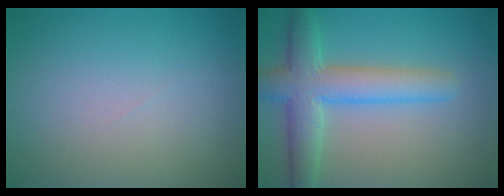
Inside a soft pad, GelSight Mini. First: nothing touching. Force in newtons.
{"total": 5.9, "press": 5.9, "slide": 0.3}